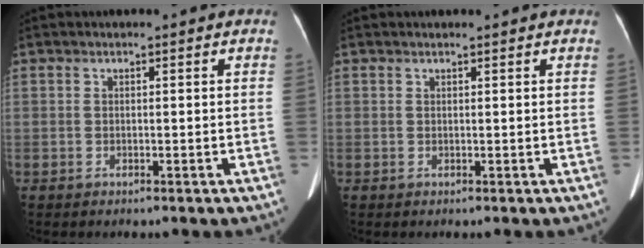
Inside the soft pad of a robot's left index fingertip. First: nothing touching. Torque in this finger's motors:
{"motor_torque": [0.14, -0.04, 0.04, 0.02]}